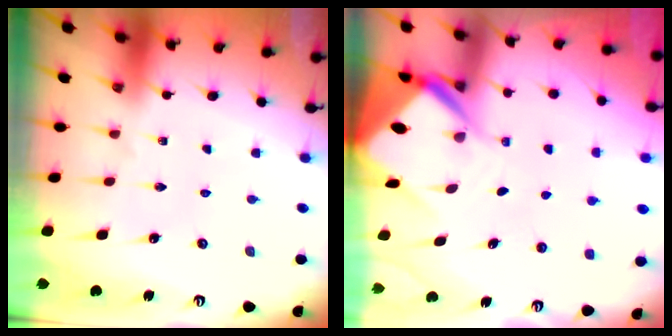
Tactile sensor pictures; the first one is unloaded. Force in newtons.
{"total": 7.6, "press": 7.6, "slide": 0.6}